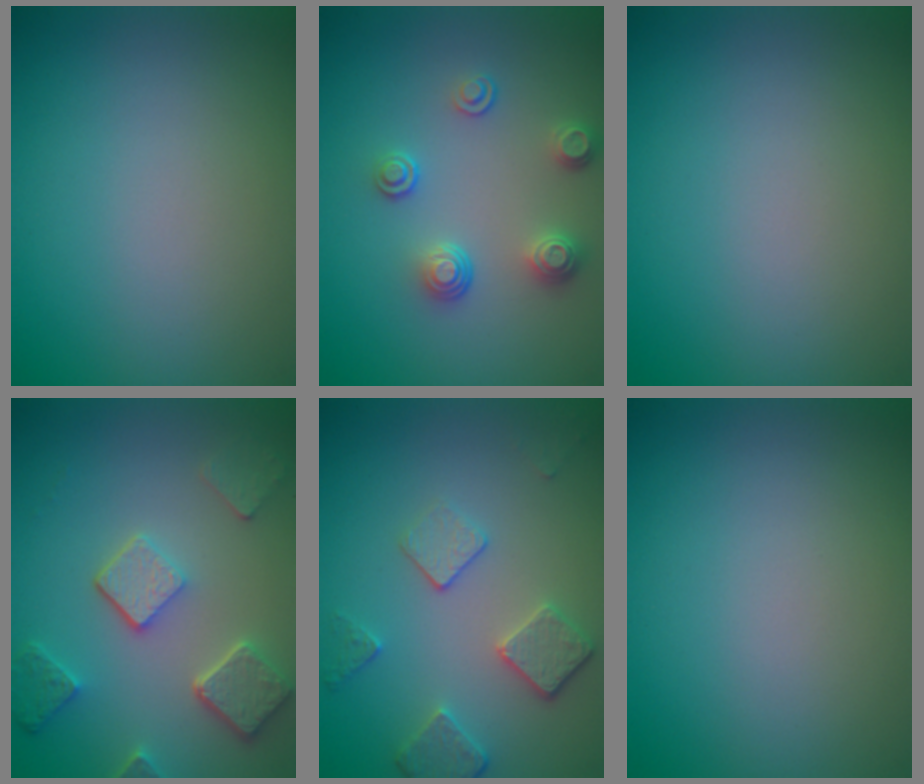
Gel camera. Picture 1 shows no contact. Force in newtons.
{"total": 2.9, "press": 2.6, "slide": 1.4}
{"total": 0.0}
{"total": 5.0, "press": 3.9, "slide": 3.2}
{"total": 3.7, "press": 2.9, "slide": 2.3}
{"total": 0.0}